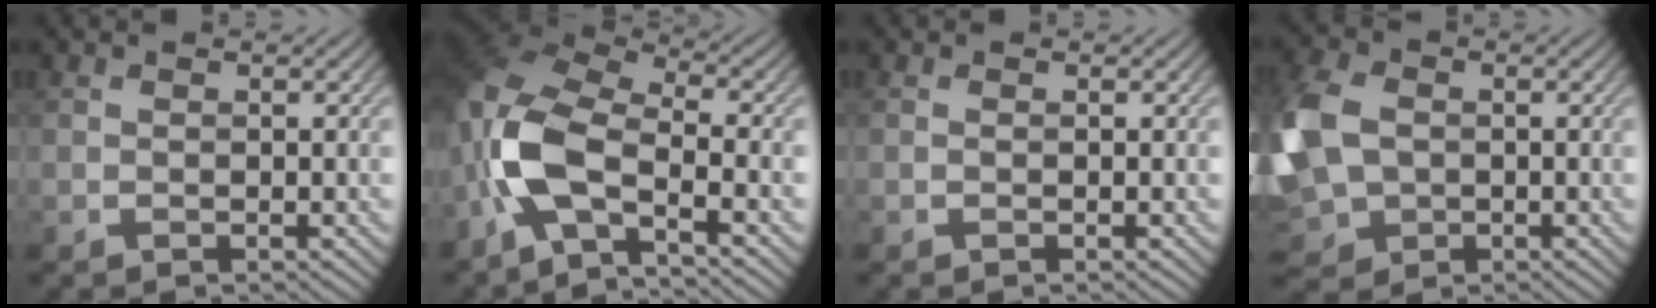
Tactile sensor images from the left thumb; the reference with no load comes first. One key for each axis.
{"total": 10.7, "fx": -4.1, "fy": 4.8, "fz": 8.6, "tx": -0.189, "ty": -0.001, "tz": -0.101}
{"total": 0.0}
{"total": 12.9, "fx": -0.8, "fy": 9.4, "fz": 8.7, "tx": -0.246, "ty": -0.024, "tz": -0.015}